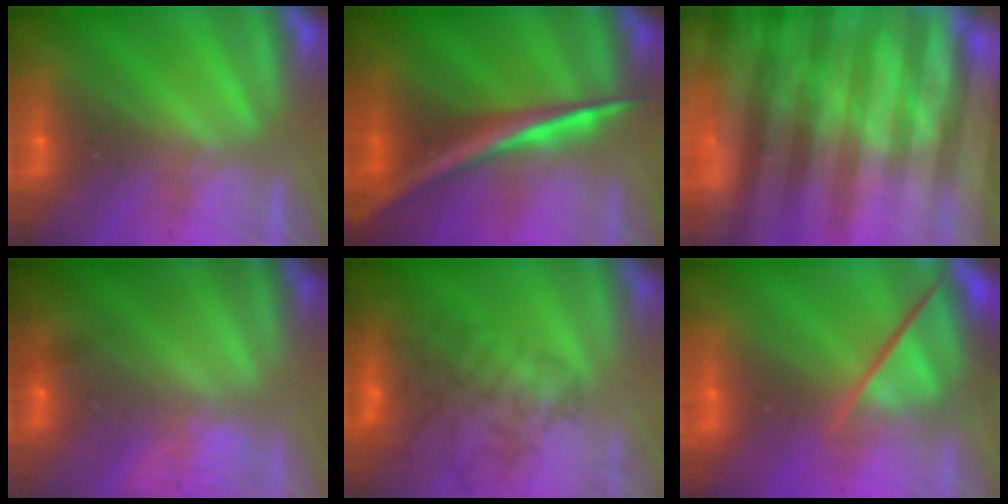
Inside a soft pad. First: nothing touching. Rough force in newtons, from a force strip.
{"total": 2.8}
{"total": 8.5}
{"total": 2.8}
{"total": 4.7}
{"total": 3.6}